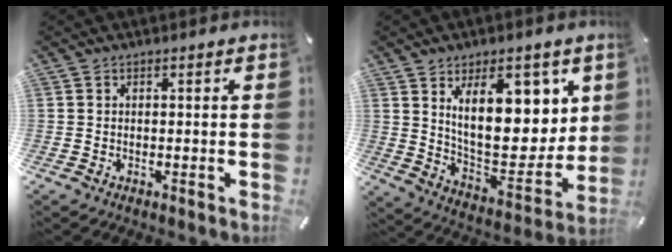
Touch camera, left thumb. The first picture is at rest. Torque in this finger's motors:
{"motor_torque": [2.84, 1.91, 1.42, -1.35, 0.54]}